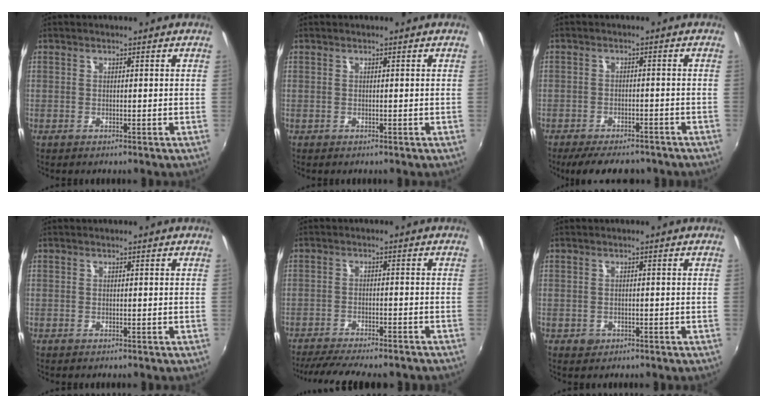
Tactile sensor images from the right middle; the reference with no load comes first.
{"total": 0.0}
{"total": 9.7, "force": [-7.8, 3.6, 4.5], "torque": [-0.099, -0.011, -0.115]}
{"total": 0.0}
{"total": 13.5, "force": [-11.7, 2.1, 6.4], "torque": [-0.133, -0.028, -0.169]}
{"total": 1.5, "force": [-0.6, 1.3, 0.4], "torque": [-0.008, -0.003, -0.007]}